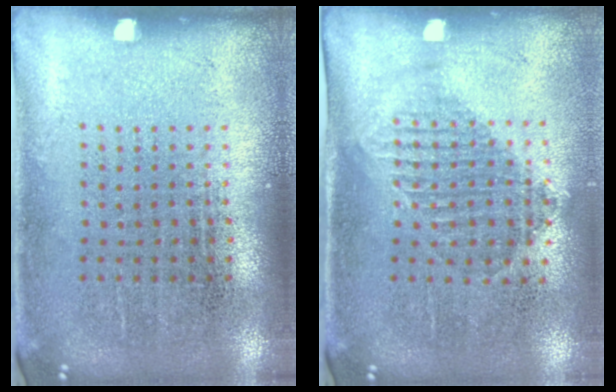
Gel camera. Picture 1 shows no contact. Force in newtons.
{"total": 1.2, "press": 1.1, "slide": 0.5}